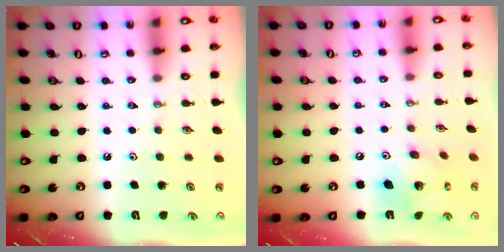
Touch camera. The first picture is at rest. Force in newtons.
{"total": 13.4, "press": 13.4, "slide": 1.2}